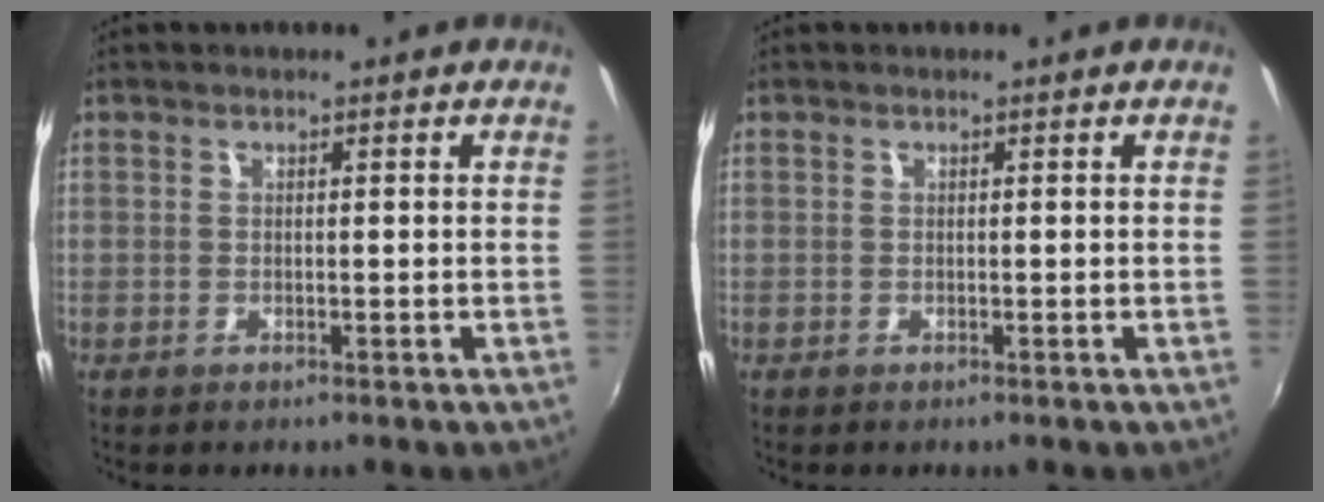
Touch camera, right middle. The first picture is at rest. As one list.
[{"total": 0.0}]